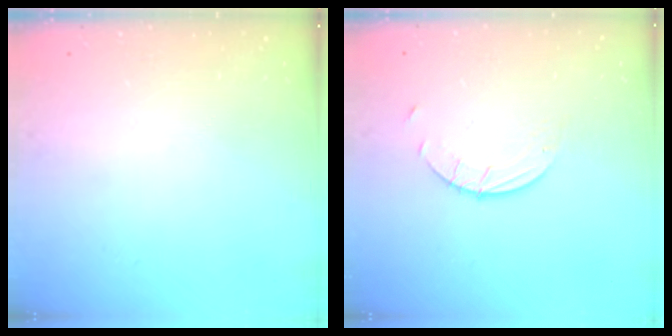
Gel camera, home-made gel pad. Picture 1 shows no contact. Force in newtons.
{"total": 2.7, "press": 2.7, "slide": 0.3}